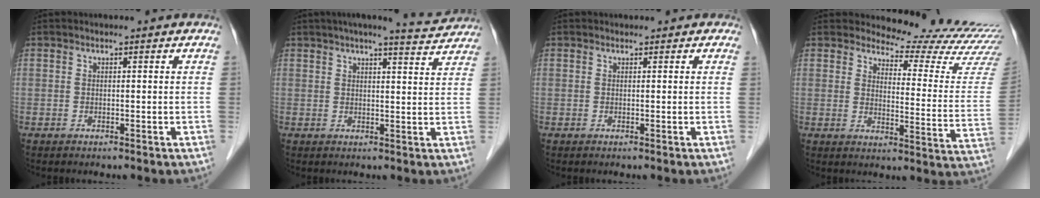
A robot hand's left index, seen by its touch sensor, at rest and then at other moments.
{"total": 7.3, "force": [6.6, 0.3, 3.1], "torque": [-0.047, 0.006, 0.077]}
{"total": 0.9, "force": [0.6, 0.7, 0.1], "torque": [0.004, 0.003, 0.003]}
{"total": 17.7, "force": [17.5, 0.7, 2.9], "torque": [-0.025, -0.146, 0.180]}